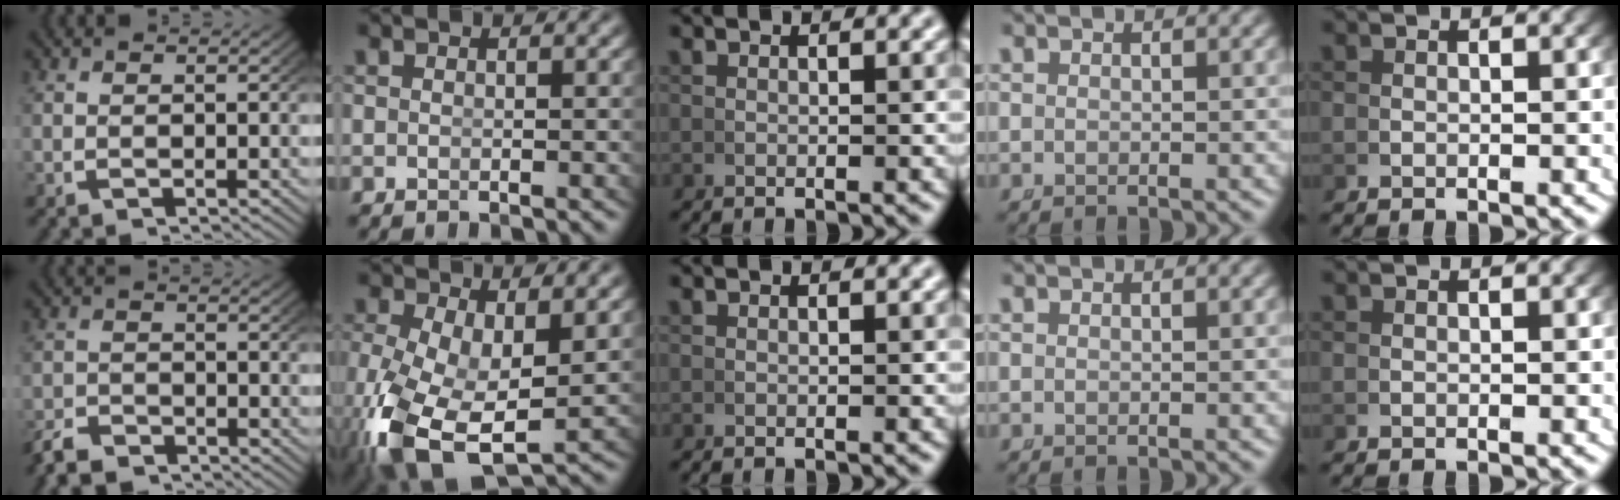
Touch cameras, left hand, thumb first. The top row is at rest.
{"thumb": {"total": 3.7, "force": [-3.4, 1.1, 0.5], "torque": [-0.014, -0.019, -0.059]}, "index": {"total": 9.7, "force": [-3.5, 5.5, 7.2], "torque": [-0.186, -0.075, -0.016]}}